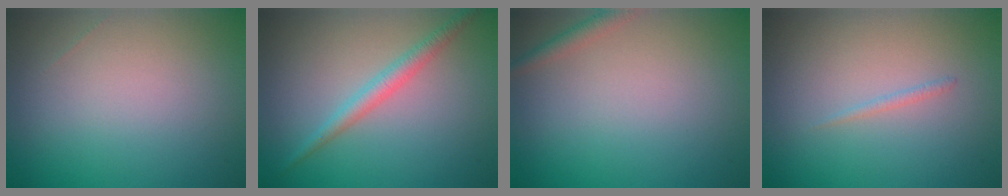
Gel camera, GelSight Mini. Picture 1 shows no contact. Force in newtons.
{"total": 2.1, "press": 2.1, "slide": 0.1}
{"total": 1.4, "press": 1.4, "slide": 0.1}
{"total": 0.6, "press": 0.5, "slide": 0.1}